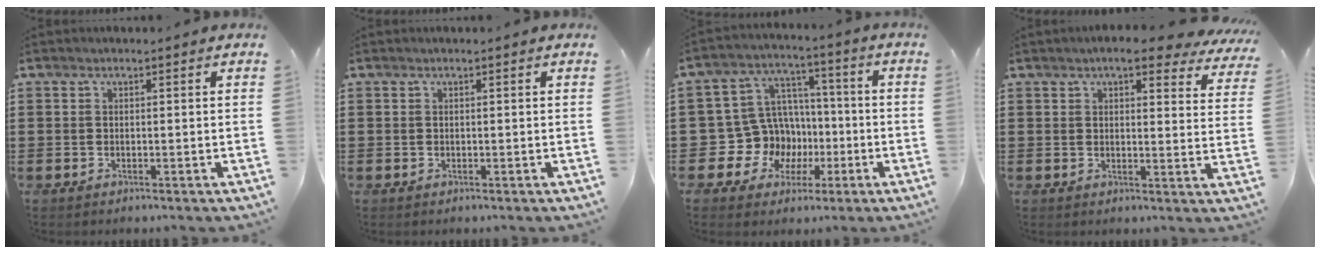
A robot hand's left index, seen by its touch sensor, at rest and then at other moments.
{"total": 0.0}
{"total": 10.6, "force": [-1.7, 10.1, 2.7], "torque": [-0.107, 0.006, -0.020]}
{"total": 5.9, "force": [4.8, 0.7, 3.3], "torque": [-0.062, -0.014, 0.083]}